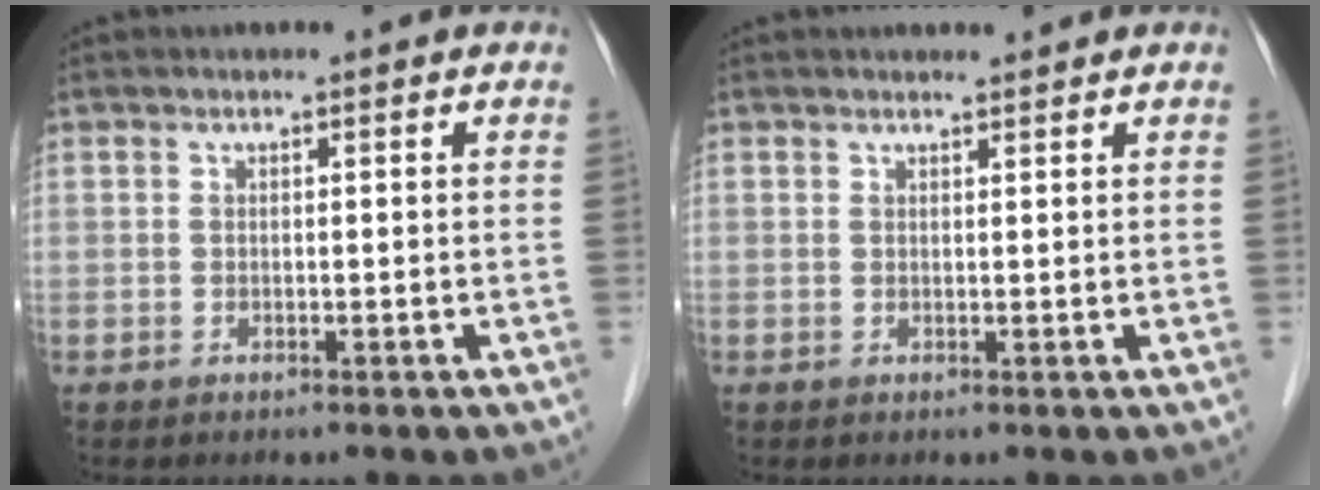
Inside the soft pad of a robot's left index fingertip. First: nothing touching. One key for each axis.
{"total": 1.5, "fx": 1.5, "fy": 0.1, "fz": 0.1, "tx": -0.008, "ty": 0.005, "tz": 0.025}